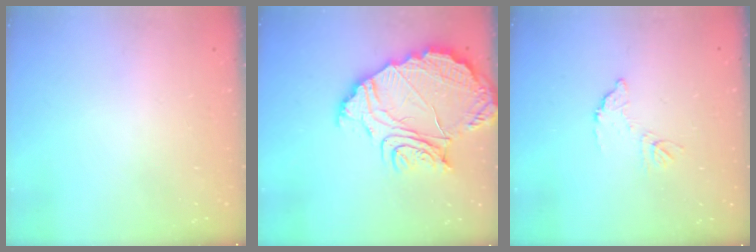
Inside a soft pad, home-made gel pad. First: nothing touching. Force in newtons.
{"total": 18.7, "press": 18.6, "slide": 1.5}
{"total": 7.2, "press": 7.2, "slide": 0.5}